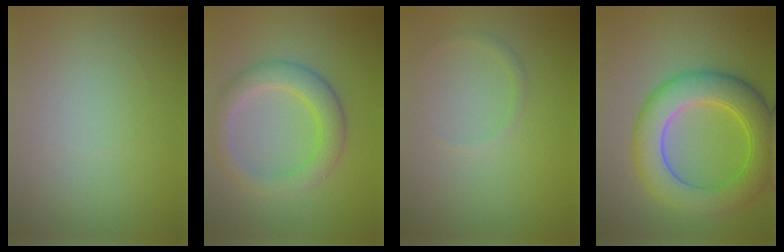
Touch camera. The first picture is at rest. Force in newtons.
{"total": 4.2, "press": 4.2, "slide": 0.3}
{"total": 0.7, "press": 0.7, "slide": 0.1}
{"total": 8.2, "press": 8.2, "slide": 0.4}